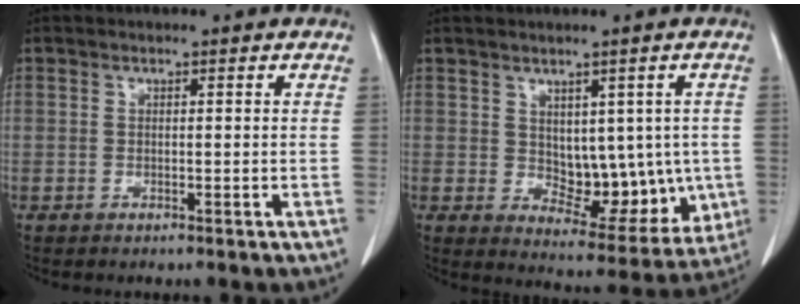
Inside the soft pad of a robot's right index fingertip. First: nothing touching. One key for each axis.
{"total": 10.6, "fx": 0.1, "fy": 6.3, "fz": 8.6, "tx": -0.095, "ty": 0.002, "tz": 0.025}